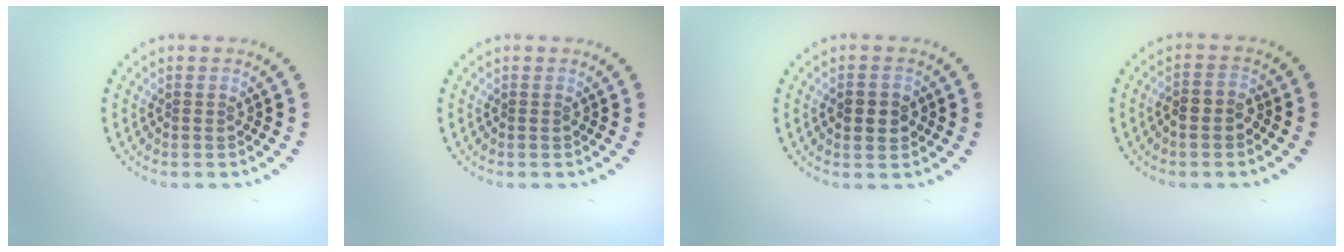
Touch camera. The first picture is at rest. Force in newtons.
{"total": 0.0}
{"total": 2.4, "press": 2.4, "slide": 0.0}
{"total": 2.1, "press": 1.9, "slide": 0.9}